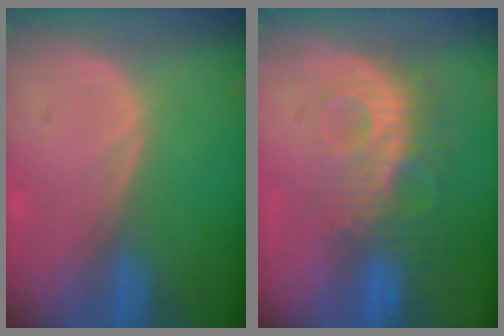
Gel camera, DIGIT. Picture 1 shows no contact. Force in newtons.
{"total": 9.2, "press": 8.1, "slide": 4.4}